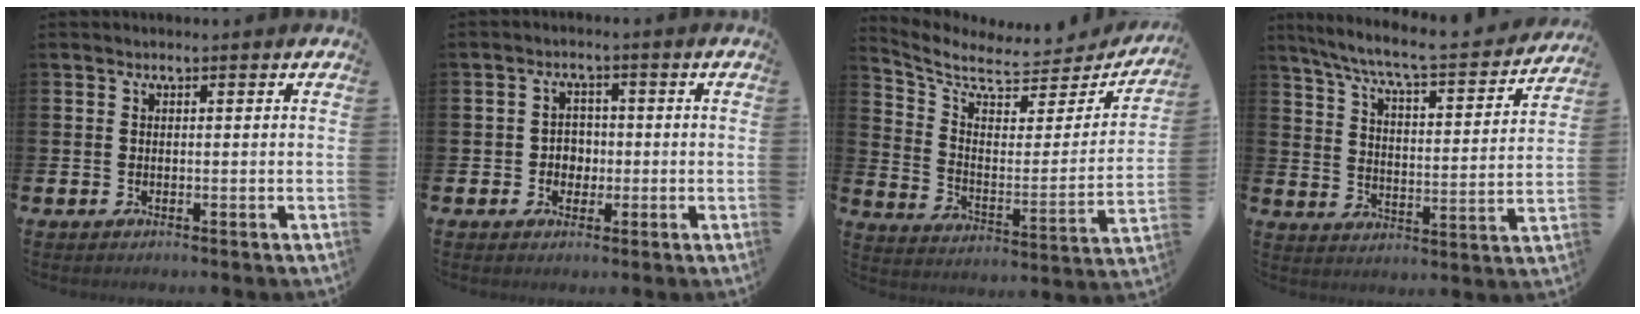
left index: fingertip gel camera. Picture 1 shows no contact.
{"total": 2.8, "force": [-0.4, 2.6, 0.9], "torque": [-0.015, 0.002, -0.015]}
{"total": 7.1, "force": [6.0, 2.9, 2.5], "torque": [-0.083, -0.049, 0.099]}
{"total": 7.3, "force": [6.5, 0.6, 3.1], "torque": [-0.094, -0.046, 0.107]}